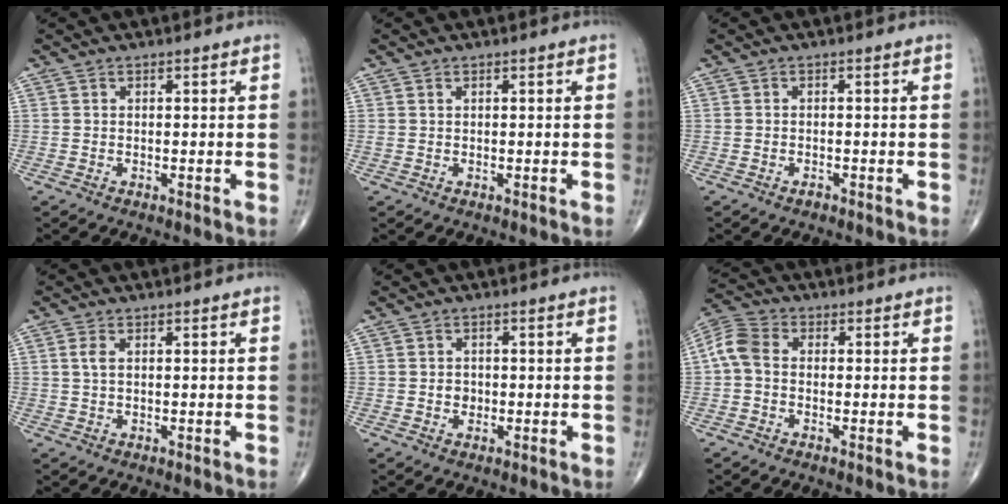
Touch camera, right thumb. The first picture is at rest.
{"total": 0.7, "force": [0.4, 0.4, 0.5], "torque": [-0.011, 0.009, 0.010]}
{"total": 0.8, "force": [-0.6, 0.5, 0.3], "torque": [-0.006, 0.003, -0.012]}
{"total": 2.1, "force": [0.5, 1.1, 1.7], "torque": [-0.043, 0.005, 0.012]}
{"total": 1.9, "force": [-0.3, 1.6, 0.9], "torque": [0.000, 0.006, -0.004]}
{"total": 6.0, "force": [-0.3, 4.3, 4.2], "torque": [-0.084, 0.017, -0.019]}